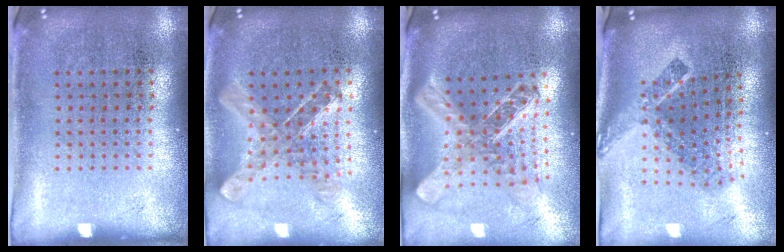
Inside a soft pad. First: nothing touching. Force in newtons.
{"total": 0.9, "press": 0.9, "slide": 0.0}
{"total": 2.6, "press": 2.0, "slide": 1.6}
{"total": 2.4, "press": 1.6, "slide": 1.7}